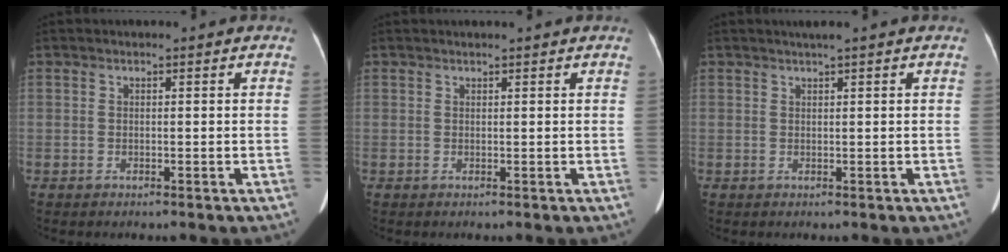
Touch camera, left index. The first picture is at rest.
{"total": 1.2, "force": [1.1, 0.0, 0.5], "torque": [-0.006, 0.016, 0.016]}
{"total": 1.2, "force": [0.8, -0.2, 0.8], "torque": [-0.016, 0.004, 0.018]}